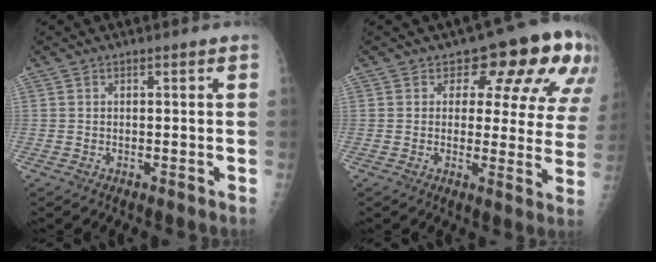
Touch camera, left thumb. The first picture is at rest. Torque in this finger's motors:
{"motor_torque": [0.48, 0.62, 0.04, -0.13, 0.14]}